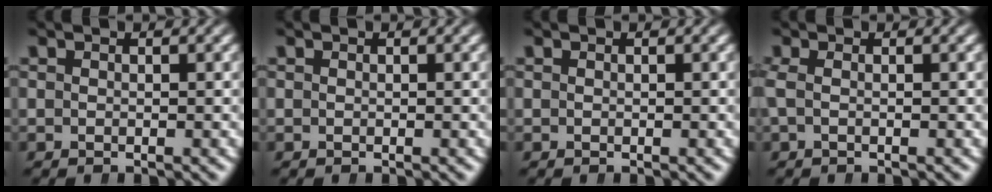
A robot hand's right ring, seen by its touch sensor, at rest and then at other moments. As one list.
[{"total": 0.0}, {"total": 0.0}, {"total": 0.7, "force": [-0.1, -0.2, 0.7], "torque": [-0.019, -0.003, 0.004]}]